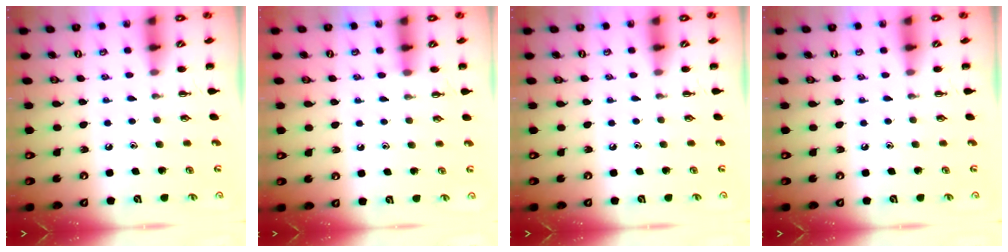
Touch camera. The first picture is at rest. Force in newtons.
{"total": 6.3, "press": 6.0, "slide": 2.0}
{"total": 0.0}
{"total": 0.0}